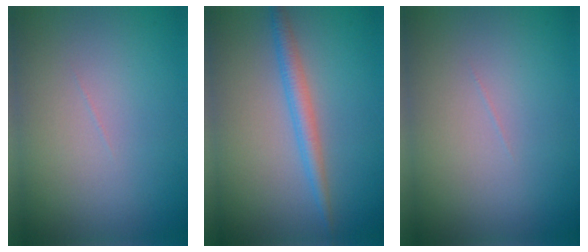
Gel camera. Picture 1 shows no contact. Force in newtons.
{"total": 2.3, "press": 2.3, "slide": 0.1}
{"total": 0.0}